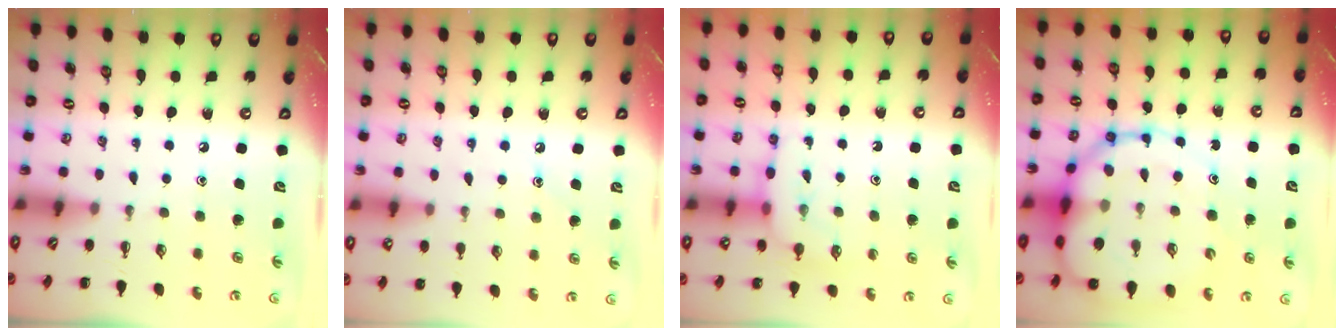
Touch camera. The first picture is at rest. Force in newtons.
{"total": 5.9, "press": 5.7, "slide": 1.6}
{"total": 9.7, "press": 9.7, "slide": 0.8}
{"total": 18.5, "press": 18.0, "slide": 4.6}